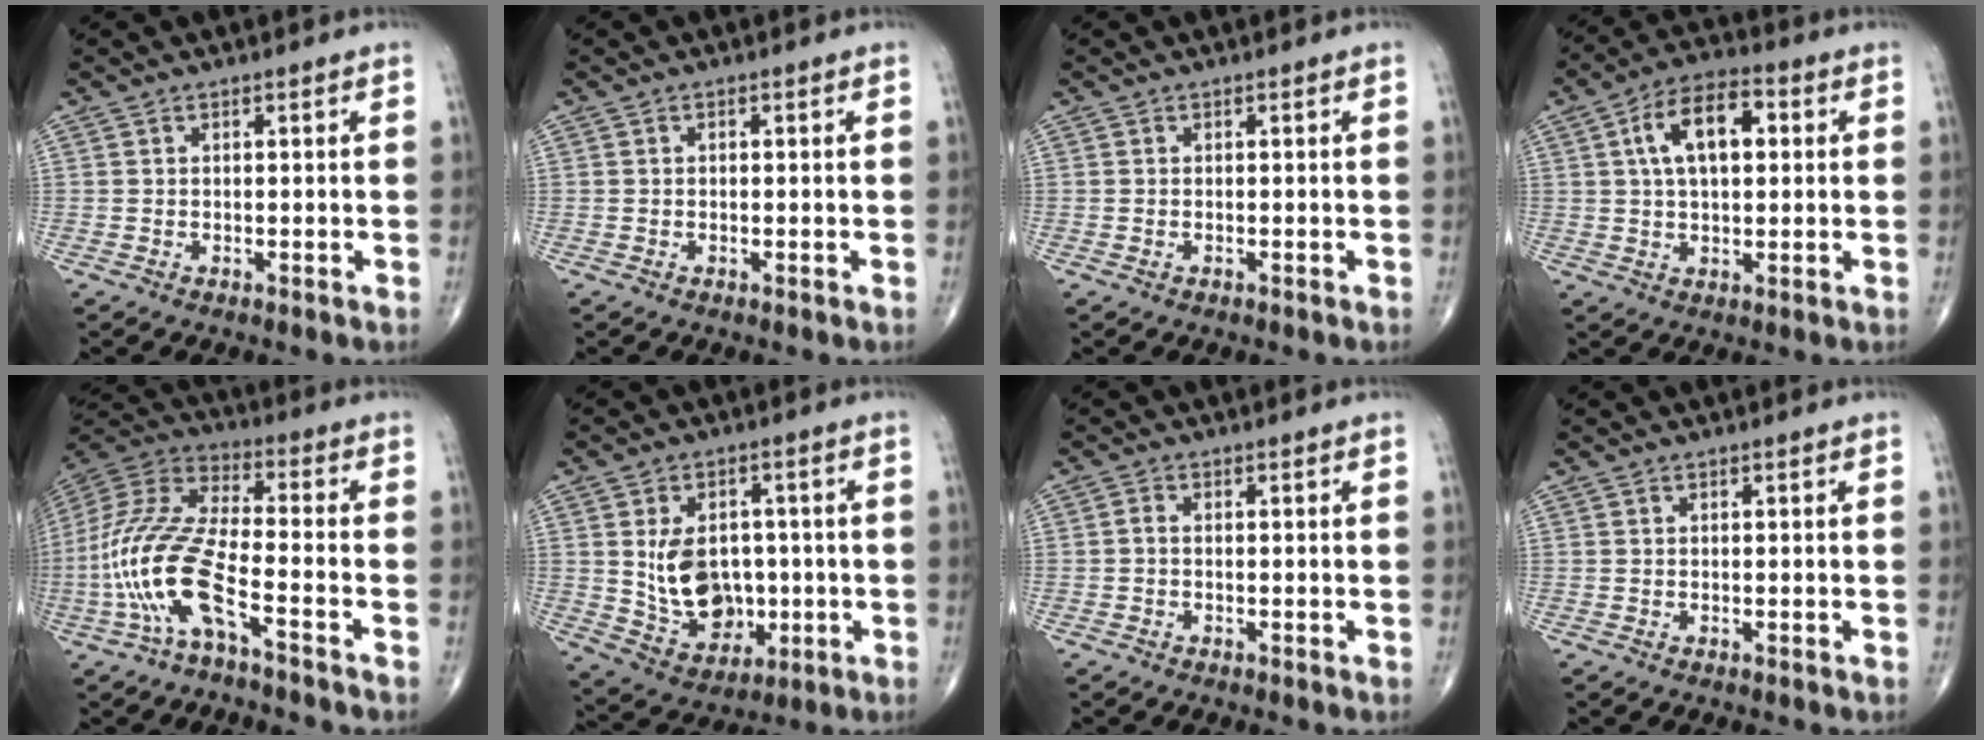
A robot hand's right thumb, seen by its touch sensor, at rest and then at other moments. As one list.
[{"total": 0.0}, {"total": 0.0}, {"total": 11.6, "force": [2.6, 6.1, 9.4], "torque": [-0.152, 0.019, 0.037]}, {"total": 17.0, "force": [-6.6, 5.0, 14.8], "torque": [-0.343, 0.045, -0.129]}, {"total": 12.2, "force": [0.0, 9.0, 8.4], "torque": [-0.104, -0.004, 0.019]}, {"total": 0.8, "force": [-0.3, 0.5, 0.7], "torque": [-0.011, 0.001, -0.008]}, {"total": 0.0}]